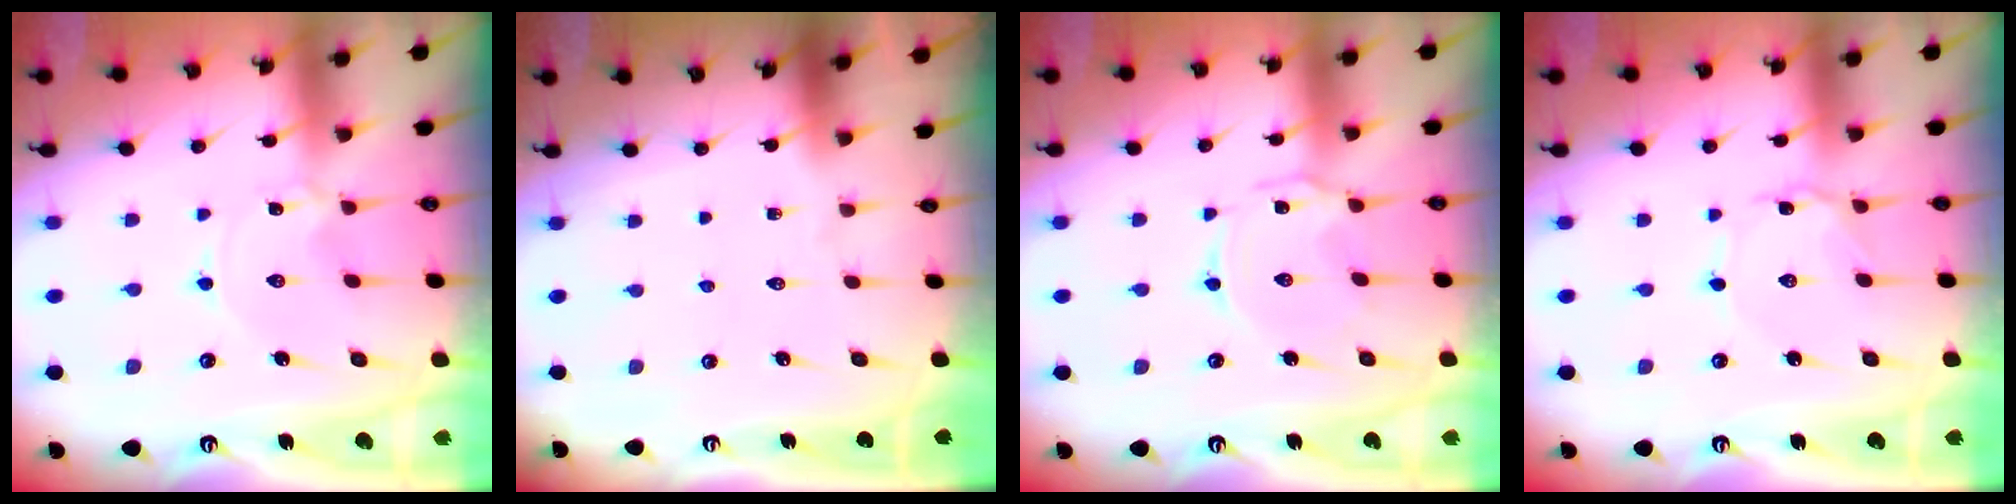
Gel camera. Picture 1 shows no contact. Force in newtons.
{"total": 0.0}
{"total": 1.8, "press": 1.7, "slide": 0.4}
{"total": 1.0, "press": 1.0, "slide": 0.1}